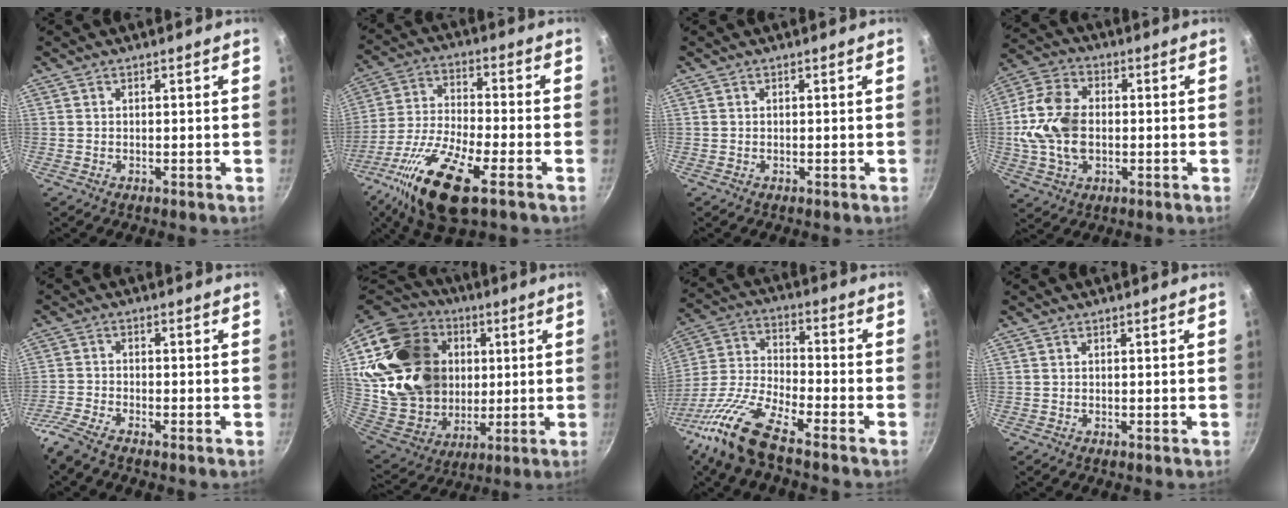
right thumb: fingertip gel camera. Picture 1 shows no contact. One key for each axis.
{"total": 17.1, "fx": -8.6, "fy": 4.9, "fz": 13.9, "tx": -0.264, "ty": 0.021, "tz": -0.171}
{"total": 0.0}
{"total": 13.5, "fx": -0.6, "fy": 9.2, "fz": 9.9, "tx": -0.184, "ty": 0.015, "tz": -0.021}
{"total": 4.8, "fx": -4.0, "fy": 0.6, "fz": 2.7, "tx": -0.078, "ty": 0.015, "tz": -0.091}
{"total": 30.3, "fx": 6.3, "fy": 24.0, "fz": 17.4, "tx": -0.303, "ty": 0.011, "tz": 0.136}
{"total": 15.0, "fx": -10.3, "fy": 3.7, "fz": 10.3, "tx": -0.218, "ty": 0.051, "tz": -0.220}
{"total": 0.0}